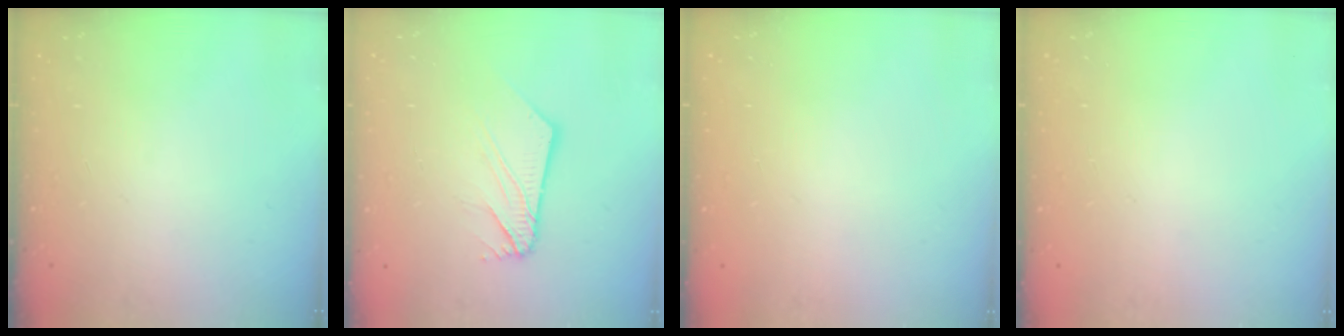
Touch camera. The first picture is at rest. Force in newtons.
{"total": 9.9, "press": 9.8, "slide": 1.1}
{"total": 0.0}
{"total": 0.0}